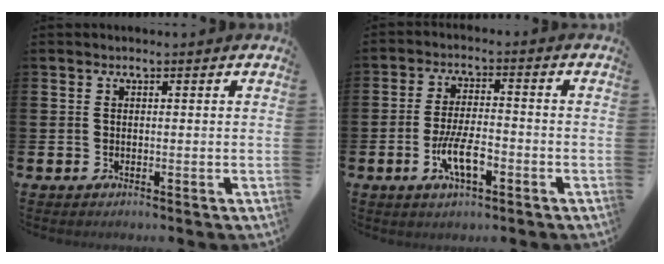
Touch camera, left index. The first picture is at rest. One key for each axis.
{"total": 6.2, "fx": -2.2, "fy": 2.3, "fz": 5.3, "tx": -0.098, "ty": 0.003, "tz": -0.041}